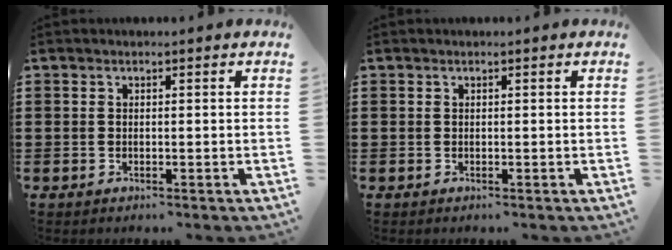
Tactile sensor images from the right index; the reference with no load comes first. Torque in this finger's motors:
{"motor_torque": [0.08, 0.03, 0.03, 0.01]}